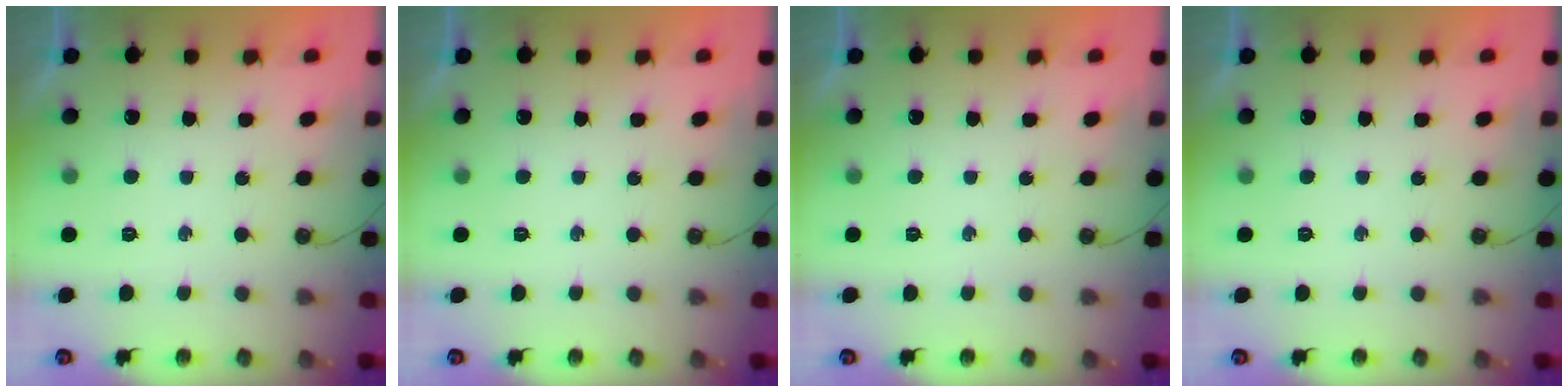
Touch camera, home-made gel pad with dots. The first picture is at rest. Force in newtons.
{"total": 0.0}
{"total": 0.0}
{"total": 0.0}